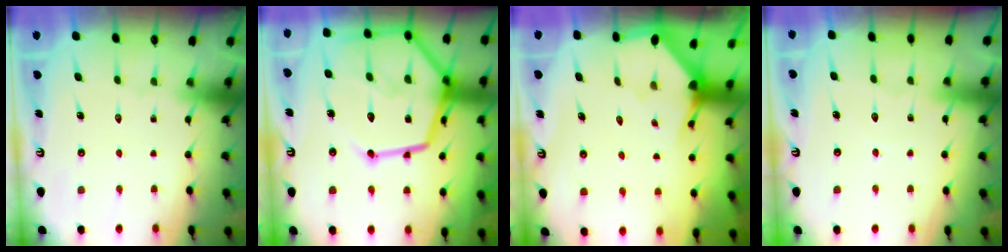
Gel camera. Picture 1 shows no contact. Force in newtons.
{"total": 25.3, "press": 25.2, "slide": 2.4}
{"total": 2.2, "press": 2.2, "slide": 0.2}
{"total": 3.7, "press": 3.7, "slide": 0.4}